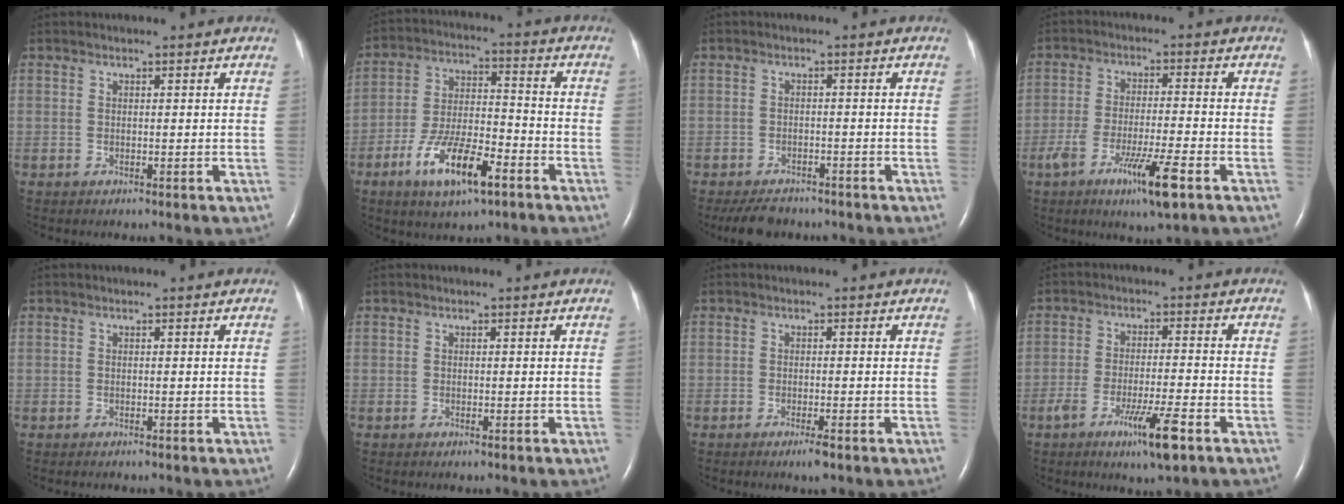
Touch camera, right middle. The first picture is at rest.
{"total": 11.9, "force": [-6.4, 3.4, 9.5], "torque": [-0.186, 0.000, -0.109]}
{"total": 5.4, "force": [-4.6, 2.2, 1.6], "torque": [-0.028, -0.007, -0.070]}
{"total": 9.3, "force": [-4.9, 0.5, 7.9], "torque": [-0.145, -0.018, -0.082]}
{"total": 0.0}
{"total": 0.0}
{"total": 1.9, "force": [-1.2, 0.0, 1.4], "torque": [-0.028, -0.004, -0.020]}
{"total": 8.0, "force": [-4.4, 0.3, 6.6], "torque": [-0.118, -0.014, -0.073]}